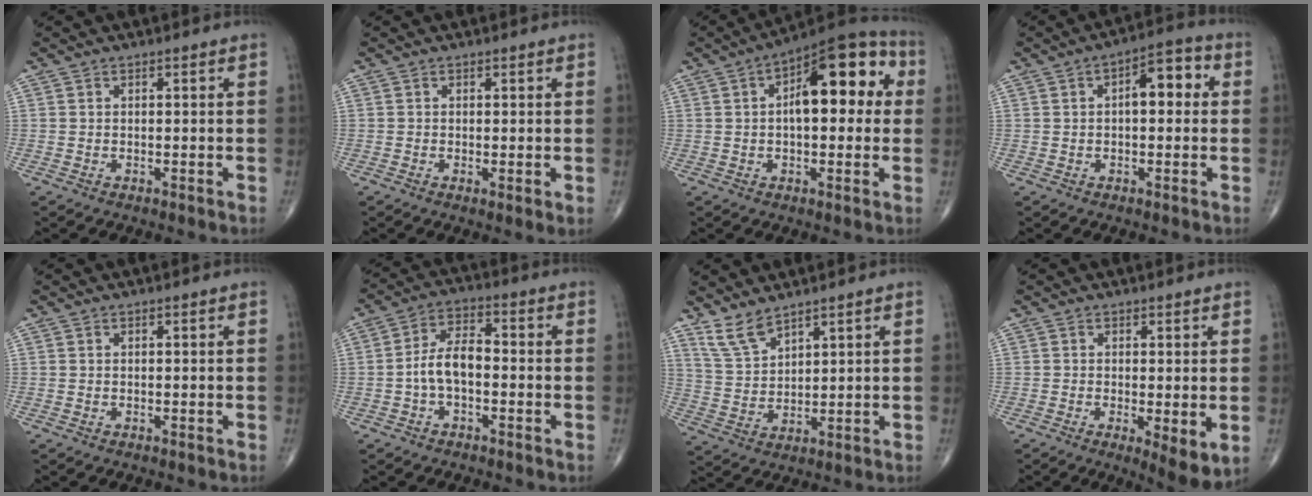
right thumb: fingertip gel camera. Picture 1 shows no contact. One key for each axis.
{"total": 1.6, "fx": 0.1, "fy": 0.3, "fz": 1.5, "tx": -0.029, "ty": -0.007, "tz": 0.000}
{"total": 17.0, "fx": 3.3, "fy": 7.8, "fz": 14.7, "tx": -0.173, "ty": 0.034, "tz": 0.040}
{"total": 7.9, "fx": 1.3, "fy": 3.8, "fz": 6.8, "tx": -0.074, "ty": 0.024, "tz": 0.009}
{"total": 0.0}
{"total": 7.0, "fx": -1.4, "fy": 3.7, "fz": 5.8, "tx": -0.106, "ty": 0.030, "tz": -0.034}
{"total": 5.9, "fx": 4.9, "fy": 1.9, "fz": 2.6, "tx": -0.048, "ty": -0.030, "tz": 0.110}
{"total": 5.8, "fx": -0.8, "fy": 1.6, "fz": 5.5, "tx": -0.087, "ty": -0.020, "tz": -0.011}